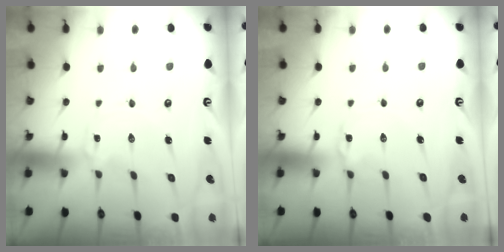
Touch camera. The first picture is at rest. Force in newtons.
{"total": 1.9, "press": 1.9, "slide": 0.3}